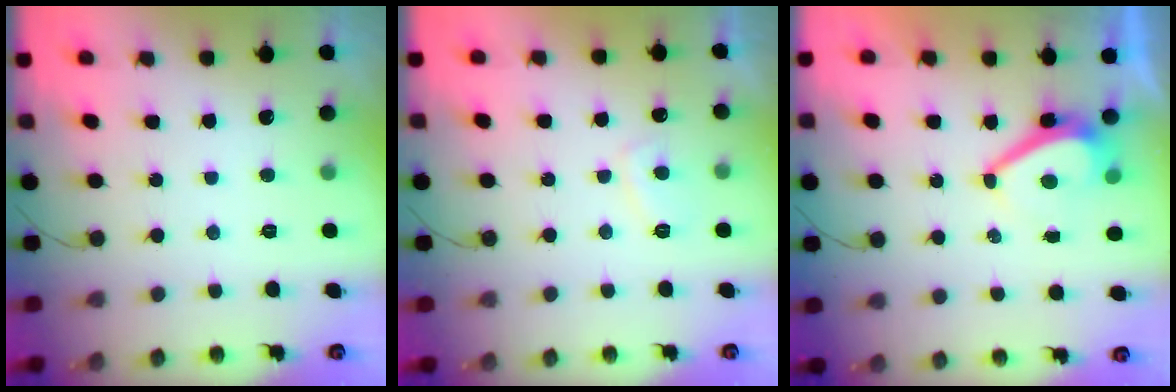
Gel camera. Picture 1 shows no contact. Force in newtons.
{"total": 3.6, "press": 3.6, "slide": 0.7}
{"total": 5.5, "press": 5.5, "slide": 0.8}